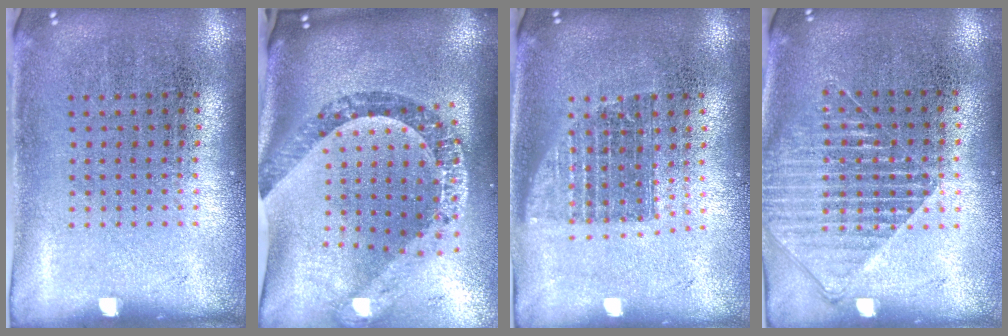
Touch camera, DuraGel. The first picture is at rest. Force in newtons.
{"total": 2.5, "press": 2.0, "slide": 1.5}
{"total": 1.4, "press": 1.2, "slide": 0.7}
{"total": 1.6, "press": 1.4, "slide": 0.8}